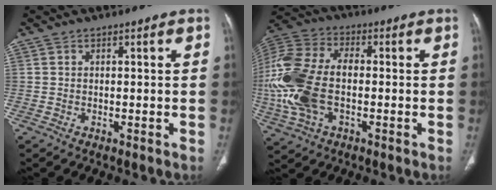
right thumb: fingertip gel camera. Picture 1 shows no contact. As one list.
[{"total": 21.1, "force": [-2.3, 12.5, 16.8], "torque": [-0.405, 0.008, -0.039]}]